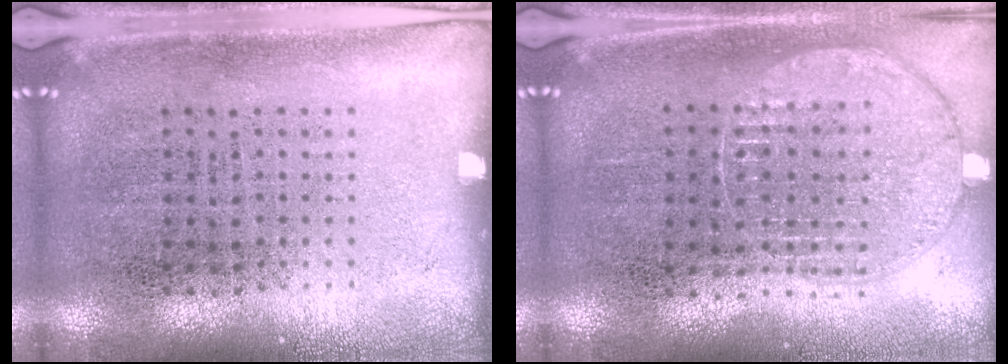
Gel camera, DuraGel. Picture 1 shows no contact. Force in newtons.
{"total": 1.0, "press": 1.0, "slide": 0.1}